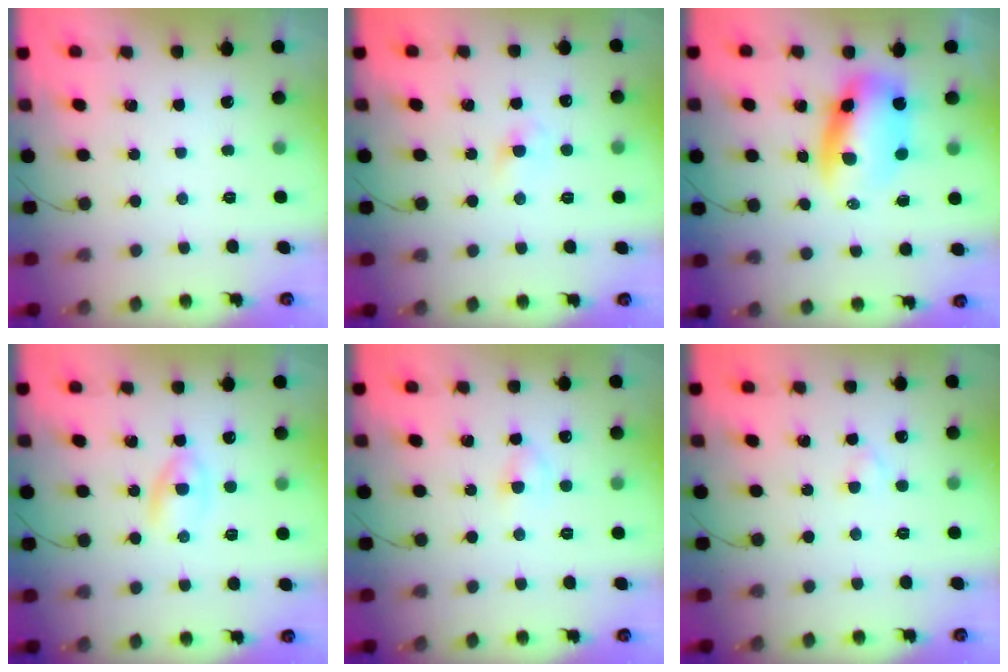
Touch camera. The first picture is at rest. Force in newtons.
{"total": 2.7, "press": 2.5, "slide": 1.1}
{"total": 8.6, "press": 8.3, "slide": 2.3}
{"total": 2.3, "press": 2.1, "slide": 1.0}
{"total": 3.3, "press": 2.9, "slide": 1.5}
{"total": 1.8, "press": 1.6, "slide": 0.9}